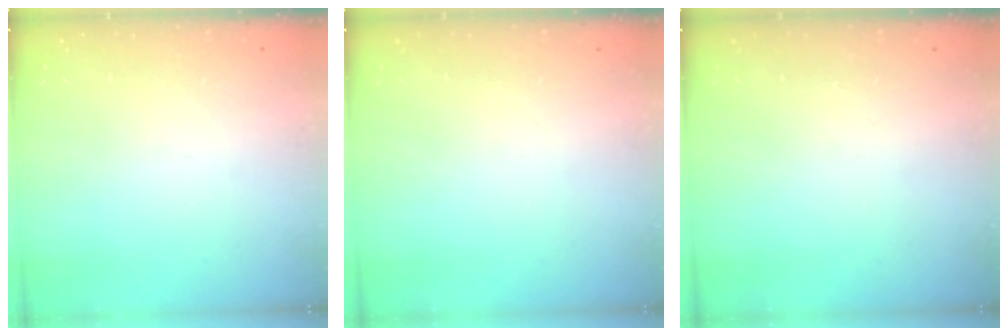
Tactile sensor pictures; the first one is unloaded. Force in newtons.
{"total": 0.0}
{"total": 0.0}